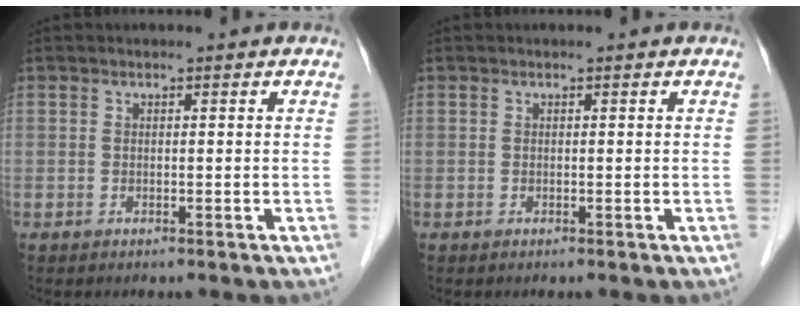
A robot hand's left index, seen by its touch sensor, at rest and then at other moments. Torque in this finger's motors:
{"motor_torque": [0.00, 0.00, 0.00, 0.00]}